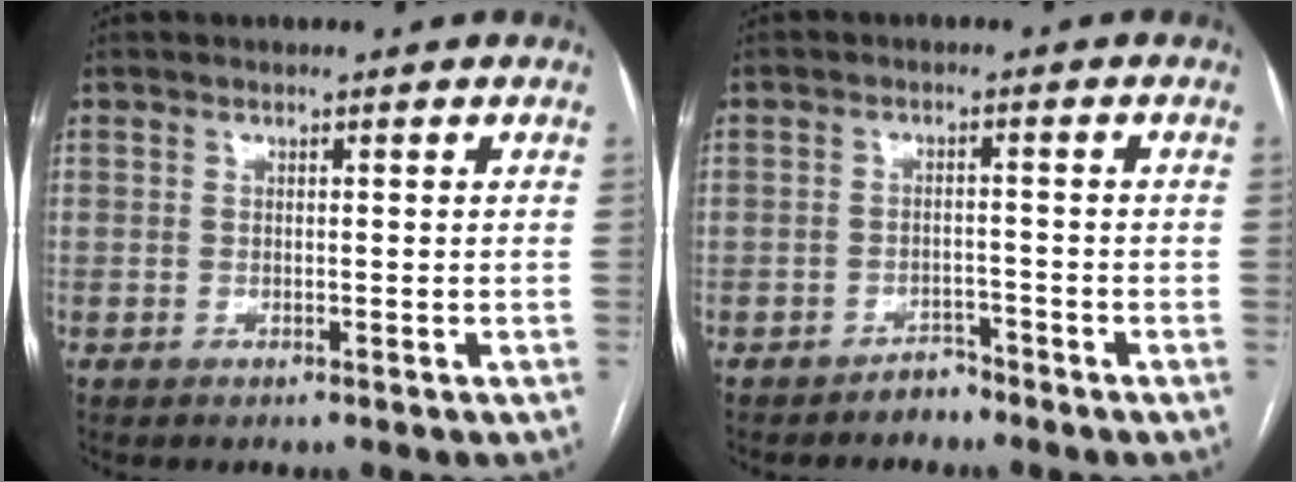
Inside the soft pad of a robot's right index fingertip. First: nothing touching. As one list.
[{"total": 2.3, "force": [-2.1, 1.0, 0.0], "torque": [0.002, 0.004, -0.033]}]